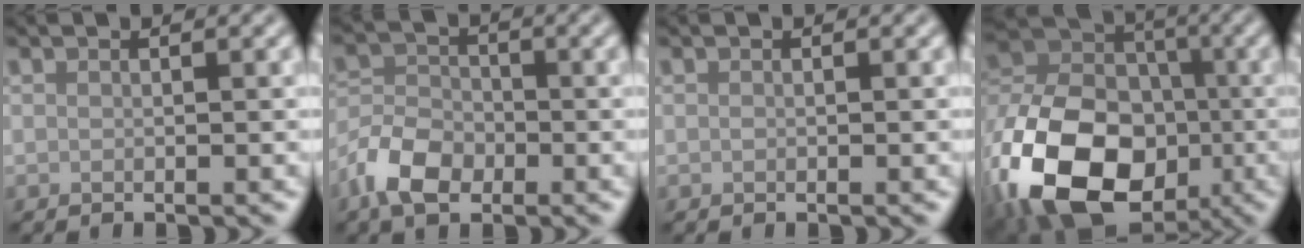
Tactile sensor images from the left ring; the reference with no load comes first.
{"total": 5.2, "force": [-2.8, 3.3, 2.9], "torque": [-0.059, 0.004, -0.063]}
{"total": 0.0}
{"total": 18.0, "force": [-7.0, 12.9, 10.4], "torque": [-0.220, -0.016, -0.123]}